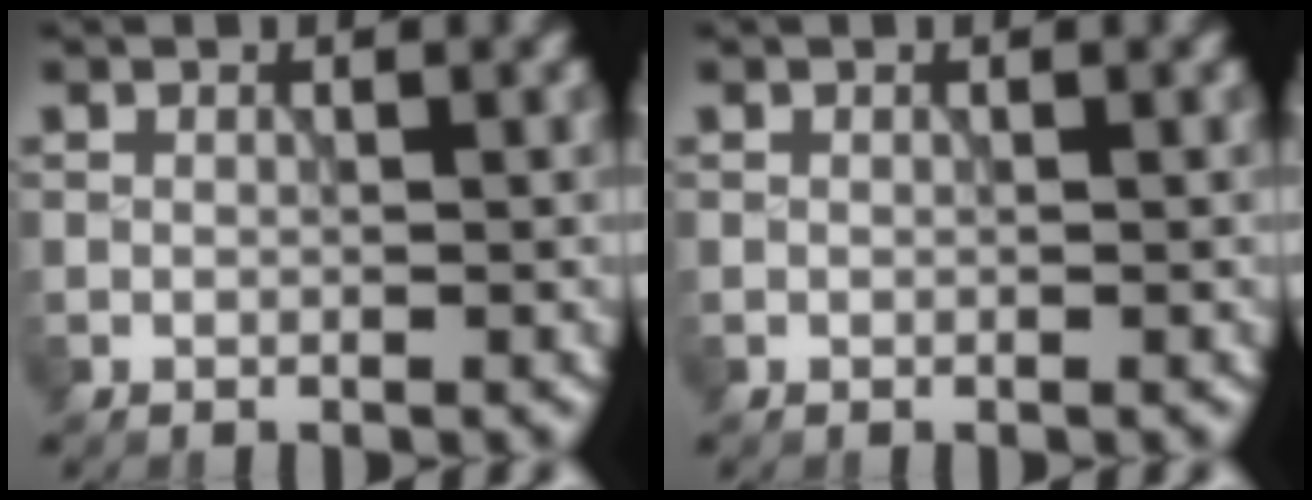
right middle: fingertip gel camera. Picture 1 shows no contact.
{"total": 0.0}